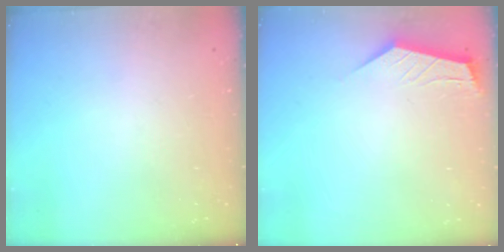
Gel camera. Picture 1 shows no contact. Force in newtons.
{"total": 2.2, "press": 2.2, "slide": 0.3}